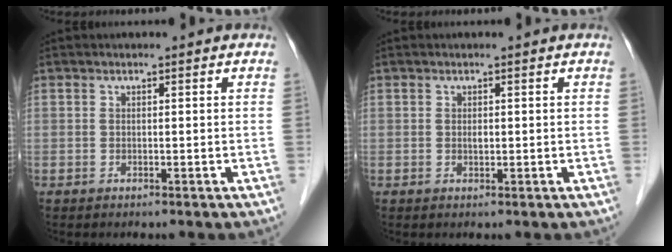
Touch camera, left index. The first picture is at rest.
{"total": 0.6, "force": [-0.1, 0.3, 0.5], "torque": [-0.011, -0.002, -0.003]}